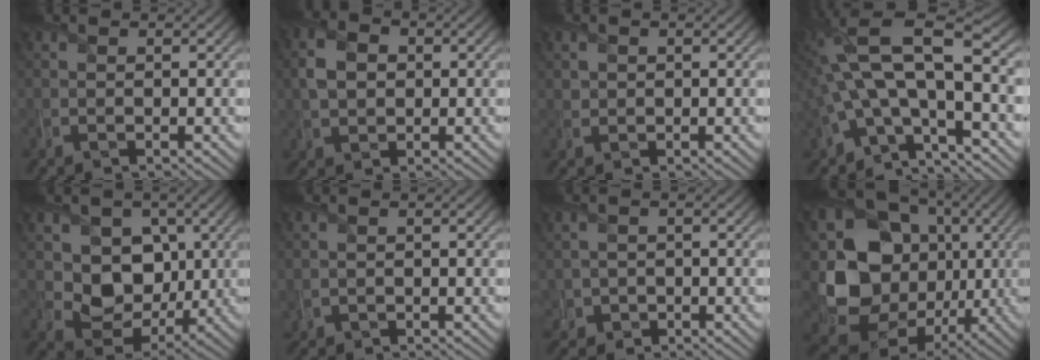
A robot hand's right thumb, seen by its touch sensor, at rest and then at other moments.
{"total": 4.0, "force": [0.2, 2.9, 2.8], "torque": [-0.065, 0.002, -0.002]}
{"total": 0.7, "force": [0.1, 0.7, 0.3], "torque": [-0.010, -0.004, 0.004]}
{"total": 14.5, "force": [-2.0, 6.2, 13.0], "torque": [-0.272, 0.007, -0.043]}
{"total": 7.8, "force": [1.5, 6.4, 4.2], "torque": [-0.099, -0.018, 0.021]}
{"total": 0.7, "force": [0.2, 0.7, 0.2], "torque": [-0.013, -0.003, 0.006]}
{"total": 1.8, "force": [-0.5, 1.7, 0.2], "torque": [-0.009, -0.008, -0.010]}
{"total": 17.5, "force": [-1.7, 14.5, 9.7], "torque": [-0.219, -0.037, -0.022]}